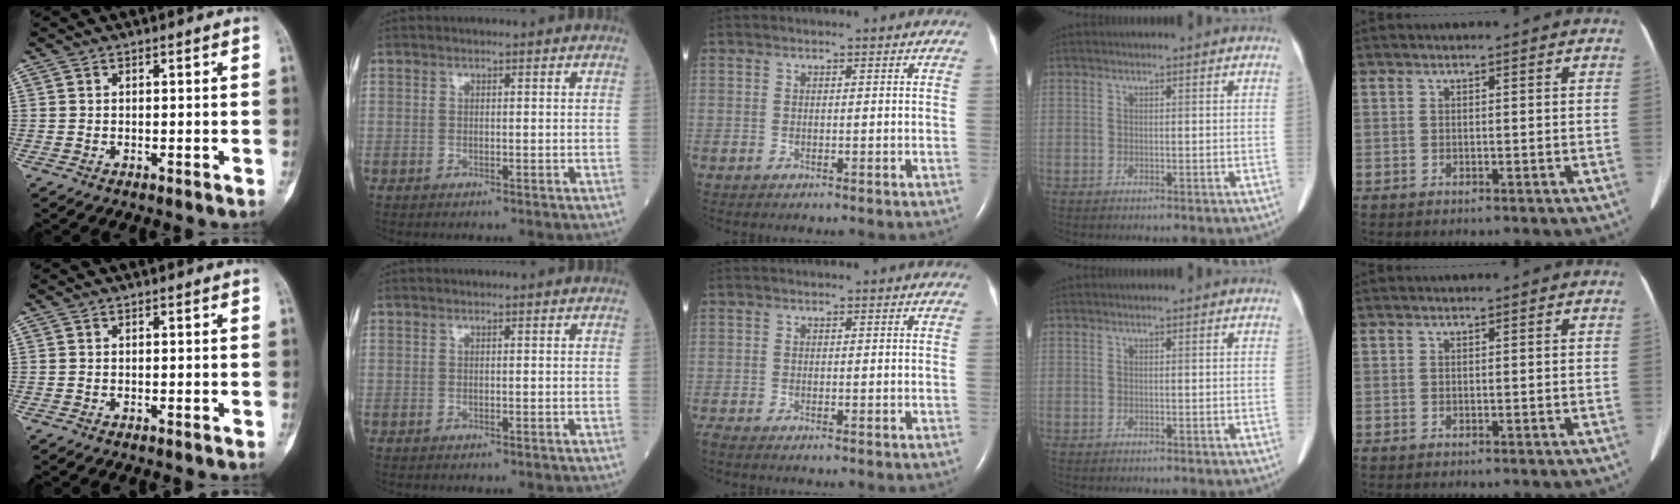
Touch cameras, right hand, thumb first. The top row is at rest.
{"middle": {"total": 0.8, "force": [-0.7, 0.0, 0.4], "torque": [-0.015, -0.005, -0.015]}}